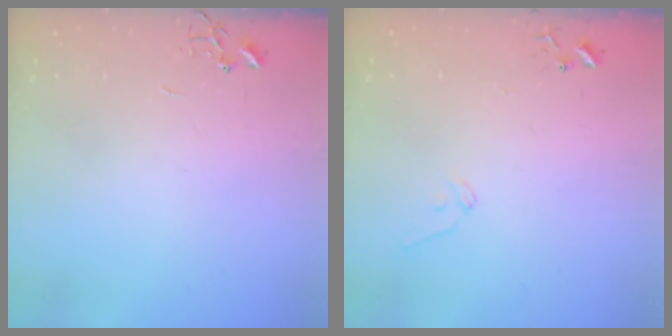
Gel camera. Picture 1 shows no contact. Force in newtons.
{"total": 8.1, "press": 8.0, "slide": 0.8}